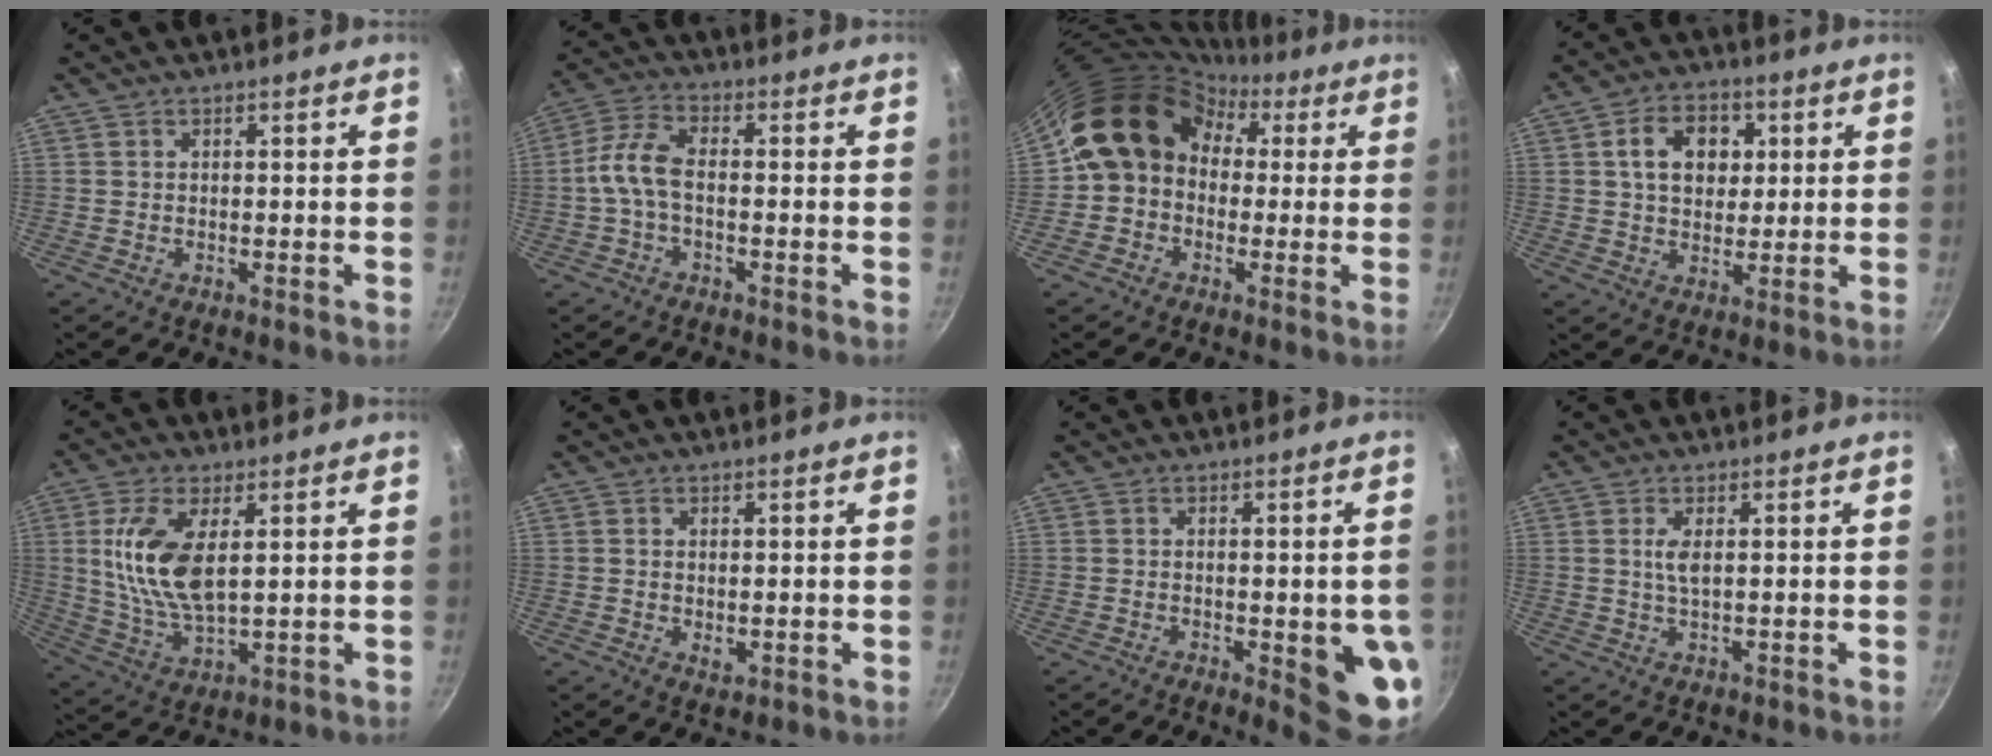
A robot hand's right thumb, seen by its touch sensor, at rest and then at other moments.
{"total": 6.8, "force": [-1.3, 3.3, 5.8], "torque": [-0.130, 0.028, -0.040]}
{"total": 14.2, "force": [1.9, 11.9, 7.6], "torque": [-0.094, 0.042, 0.011]}
{"total": 9.8, "force": [2.5, 7.3, 6.1], "torque": [-0.074, 0.004, 0.034]}
{"total": 12.9, "force": [2.8, 6.0, 11.0], "torque": [-0.218, -0.013, 0.063]}
{"total": 2.3, "force": [0.0, 1.4, 1.9], "torque": [-0.030, -0.005, 0.002]}
{"total": 10.3, "force": [-2.0, 3.1, 9.6], "torque": [-0.094, -0.002, -0.019]}
{"total": 2.6, "force": [0.6, 0.9, 2.4], "torque": [-0.052, -0.001, 0.013]}